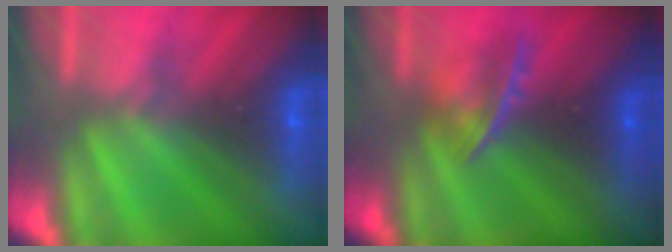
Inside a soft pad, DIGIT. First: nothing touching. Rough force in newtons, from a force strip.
{"total": 4.6}